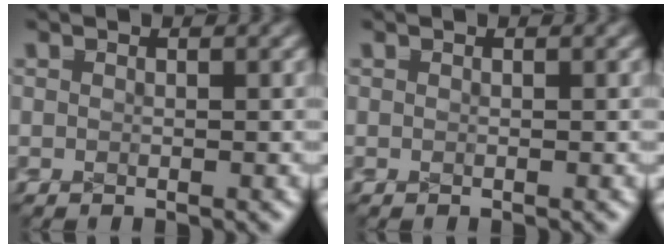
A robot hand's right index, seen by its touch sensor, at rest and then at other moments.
{"total": 0.0}